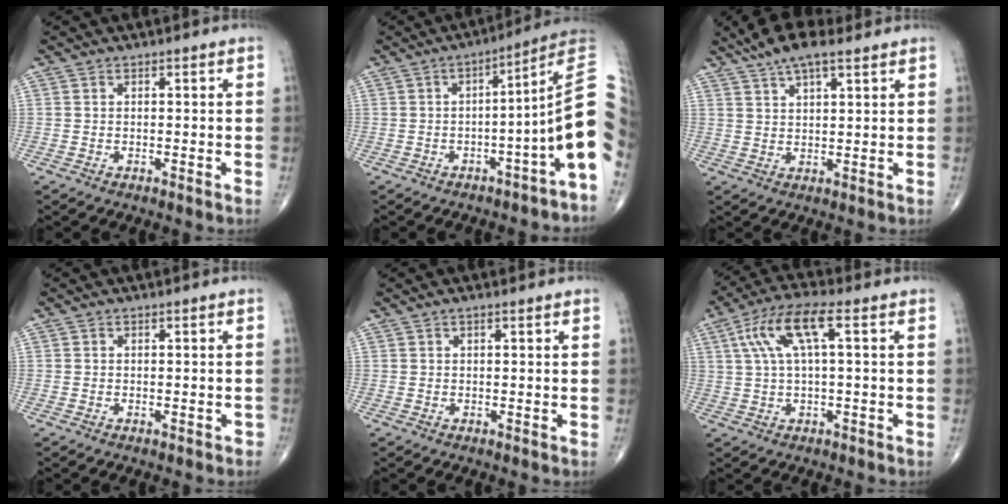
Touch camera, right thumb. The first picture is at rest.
{"total": 9.7, "force": [-1.6, -1.6, 9.4], "torque": [-0.119, 0.035, -0.030]}
{"total": 8.2, "force": [5.8, 2.6, 5.2], "torque": [-0.090, -0.005, 0.103]}
{"total": 0.6, "force": [-0.4, 0.4, 0.2], "torque": [0.005, 0.005, -0.005]}
{"total": 0.7, "force": [0.5, -0.1, 0.5], "torque": [-0.011, 0.002, 0.007]}
{"total": 9.5, "force": [2.6, 2.5, 8.8], "torque": [-0.199, 0.028, 0.051]}